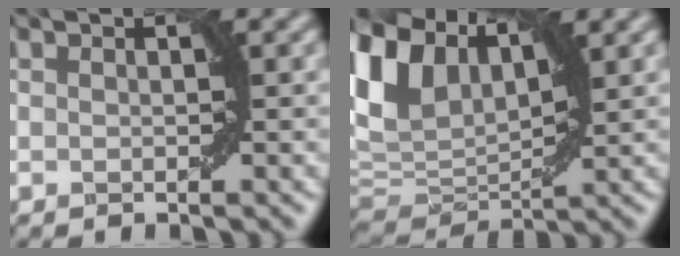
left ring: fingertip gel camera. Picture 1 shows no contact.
{"total": 9.8, "force": [4.8, 5.8, 6.3], "torque": [-0.150, 0.021, 0.090]}